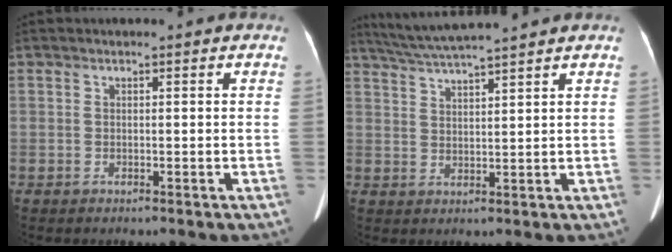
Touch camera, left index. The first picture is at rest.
{"total": 8.5, "force": [7.6, -1.1, 3.7], "torque": [-0.071, 0.026, 0.128]}